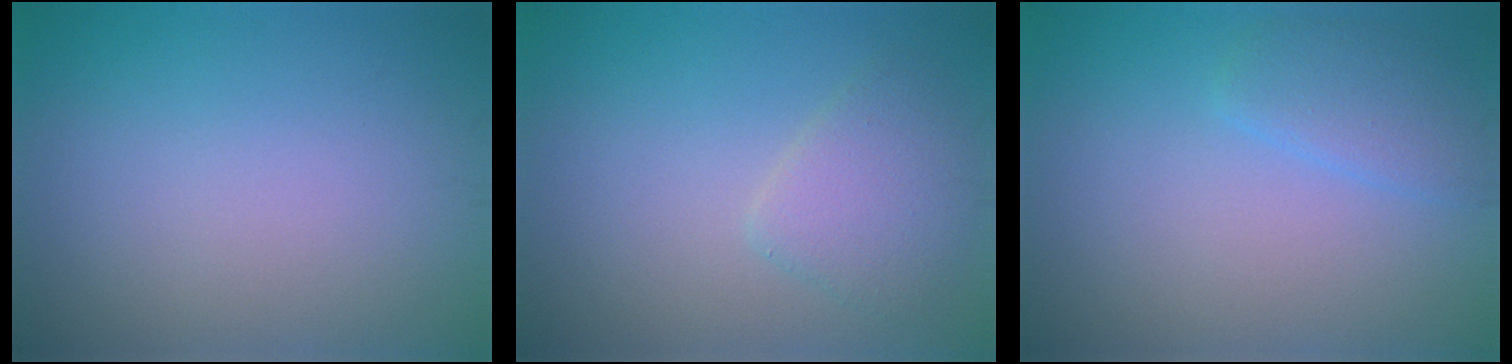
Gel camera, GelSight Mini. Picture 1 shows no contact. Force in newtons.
{"total": 3.0, "press": 3.0, "slide": 0.2}
{"total": 2.4, "press": 2.4, "slide": 0.2}